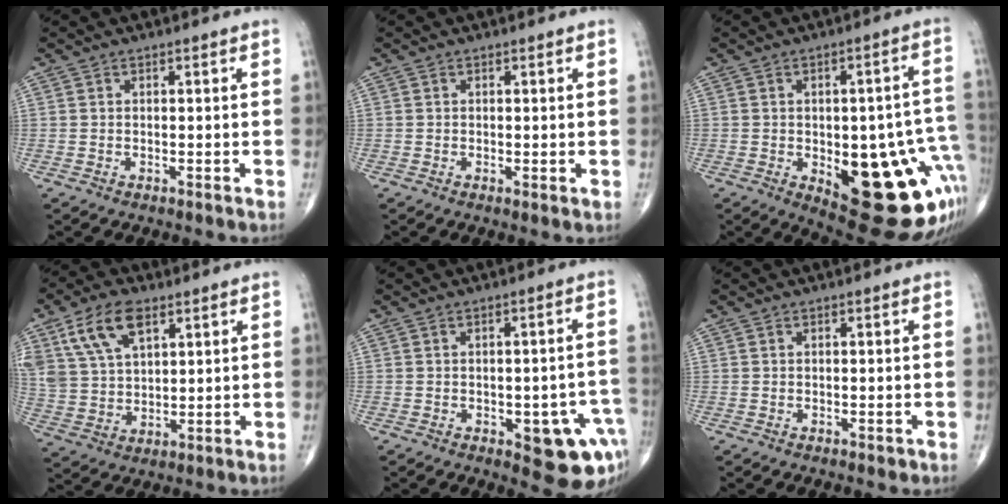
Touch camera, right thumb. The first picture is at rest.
{"total": 0.8, "force": [0.0, 0.2, 0.7], "torque": [-0.015, -0.005, -0.001]}
{"total": 23.6, "force": [-6.0, 9.2, 20.8], "torque": [-0.207, 0.015, -0.047]}
{"total": 12.1, "force": [6.2, 6.5, 8.2], "torque": [-0.151, -0.010, 0.125]}
{"total": 11.5, "force": [-4.4, 5.0, 9.3], "torque": [-0.079, 0.022, -0.042]}
{"total": 0.6, "force": [-0.3, 0.3, 0.4], "torque": [-0.004, -0.001, -0.003]}